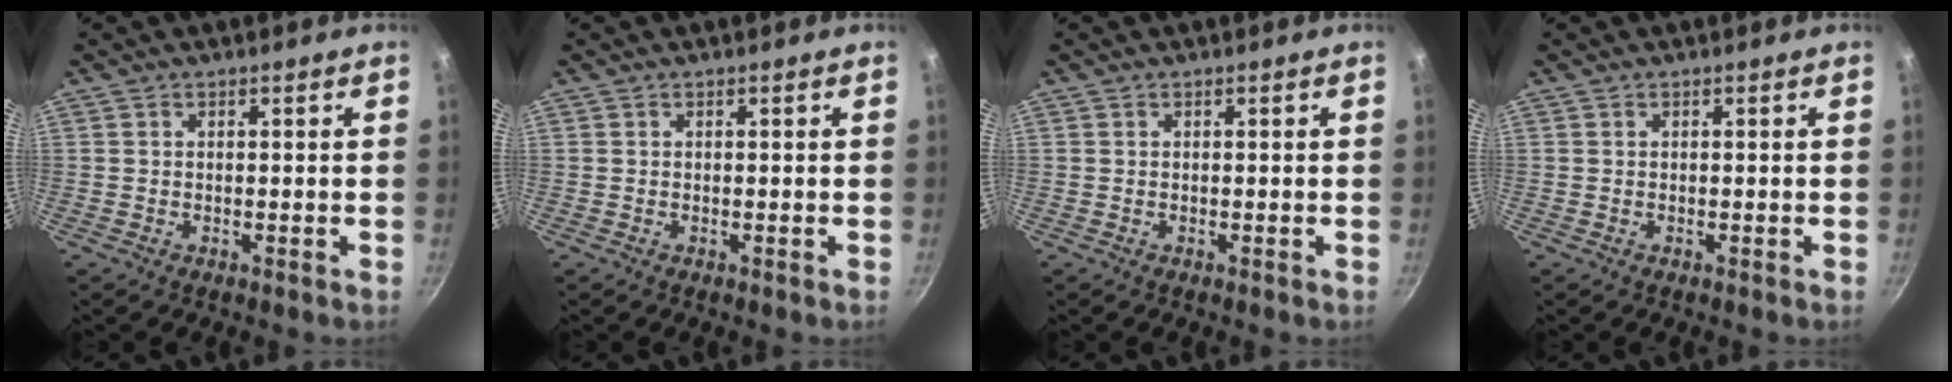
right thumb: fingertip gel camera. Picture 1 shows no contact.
{"total": 0.0}
{"total": 0.0}
{"total": 0.0}